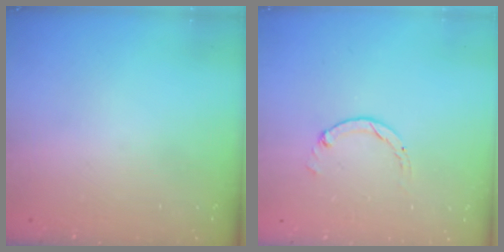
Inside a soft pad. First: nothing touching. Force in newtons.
{"total": 0.0}